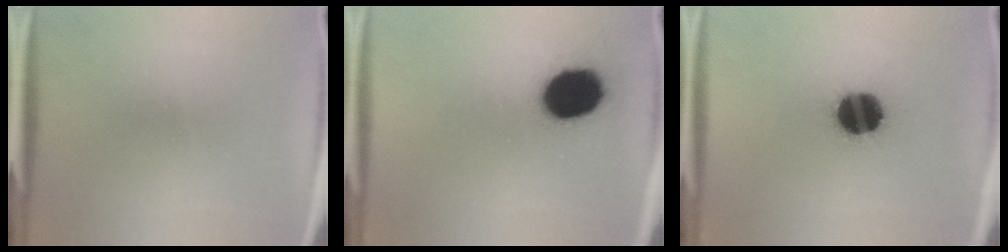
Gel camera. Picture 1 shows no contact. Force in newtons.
{"total": 16.6}
{"total": 16.1}